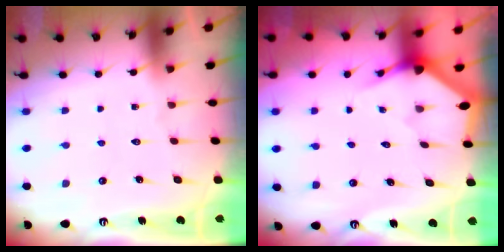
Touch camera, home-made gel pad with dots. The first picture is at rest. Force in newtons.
{"total": 2.9, "press": 2.9, "slide": 0.2}